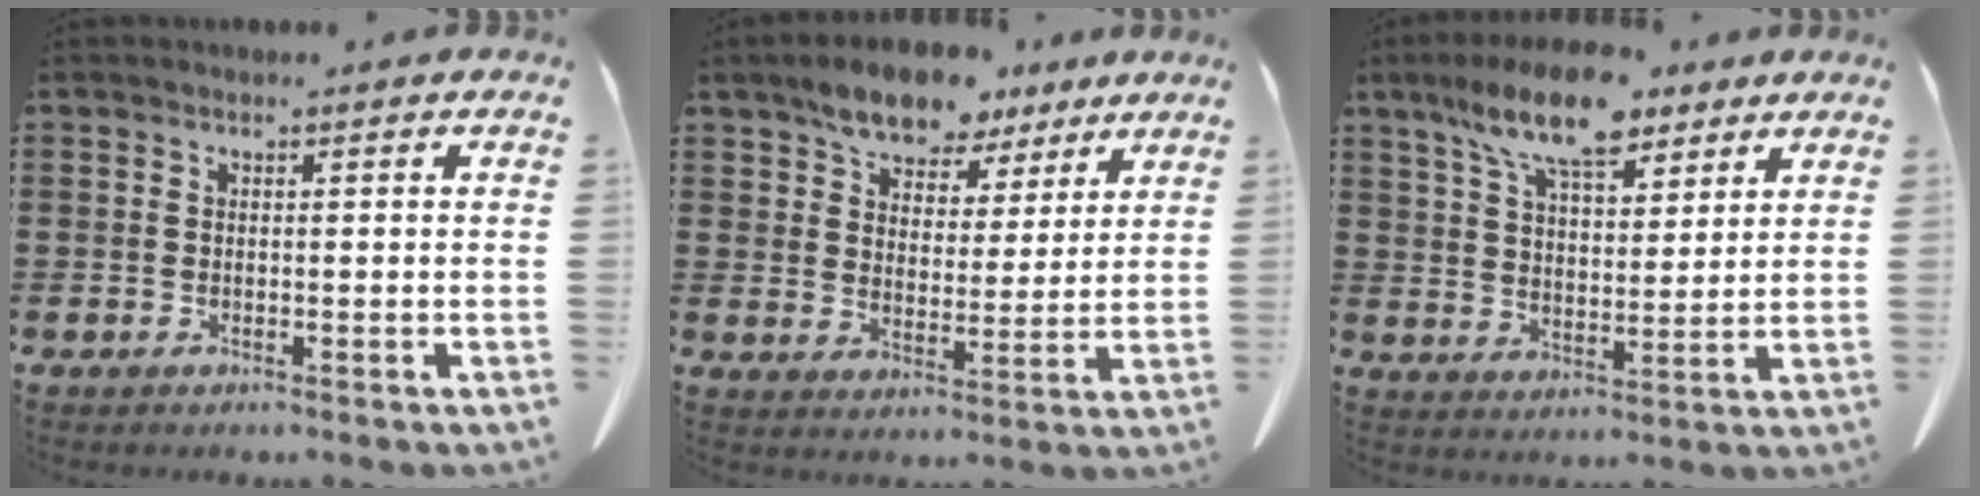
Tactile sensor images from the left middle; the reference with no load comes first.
{"total": 7.8, "force": [6.6, 3.3, 2.6], "torque": [-0.070, -0.012, 0.122]}
{"total": 11.4, "force": [8.3, 3.8, 6.8], "torque": [-0.137, -0.019, 0.151]}